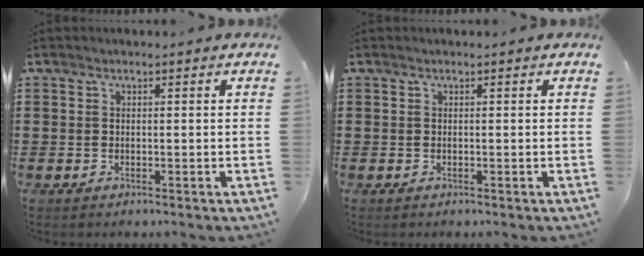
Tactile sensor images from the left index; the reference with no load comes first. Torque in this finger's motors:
{"motor_torque": [0.09, 0.08, 0.00, 0.00]}